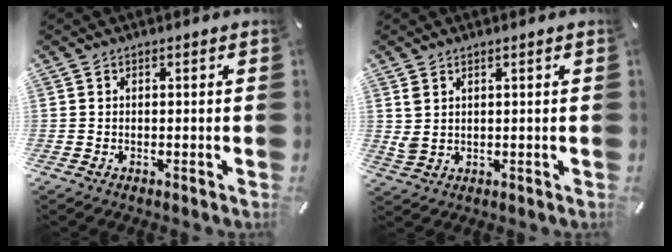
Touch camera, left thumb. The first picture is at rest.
{"total": 2.7, "force": [1.2, 1.8, 1.6], "torque": [-0.032, 0.002, 0.025]}